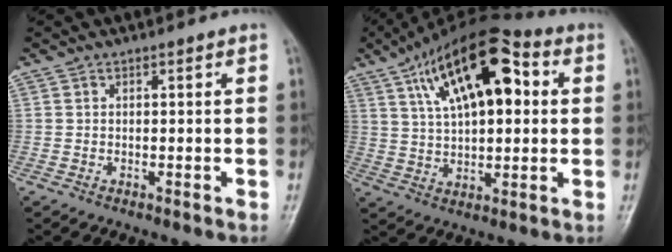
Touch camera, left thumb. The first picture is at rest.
{"total": 19.5, "force": [6.3, 9.1, 16.0], "torque": [-0.242, 0.012, 0.094]}